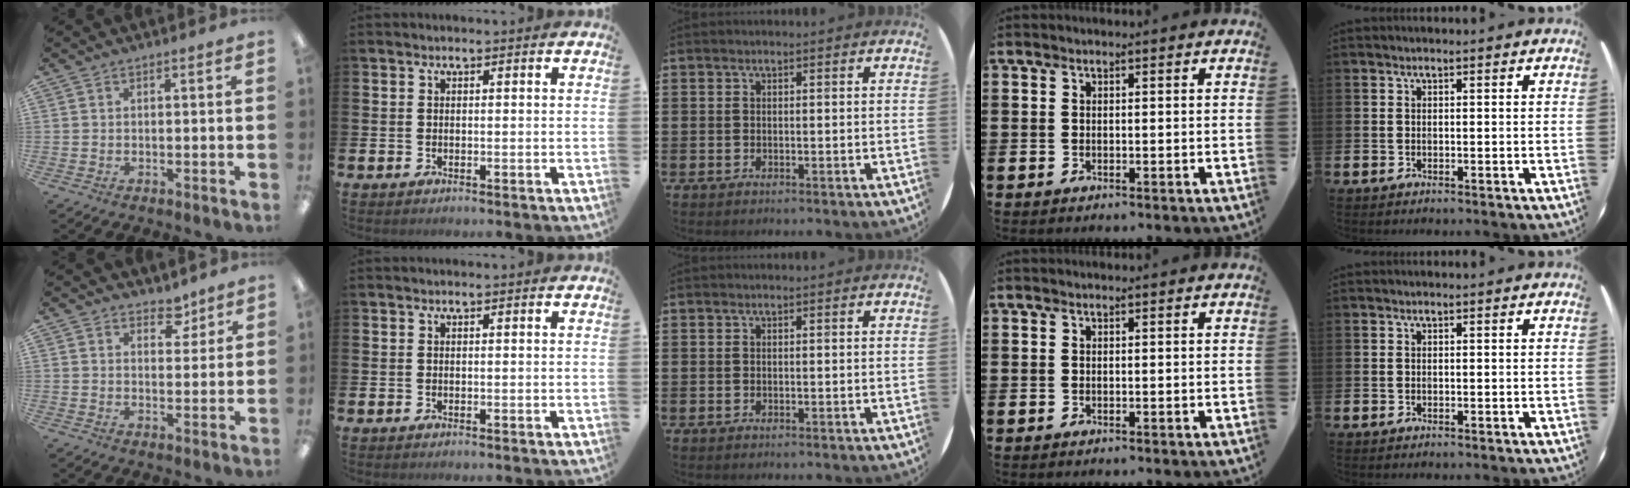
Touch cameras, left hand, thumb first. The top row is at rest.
{"thumb": {"total": 4.8, "force": [3.8, 2.6, 1.4], "torque": [0.003, -0.026, 0.062]}}